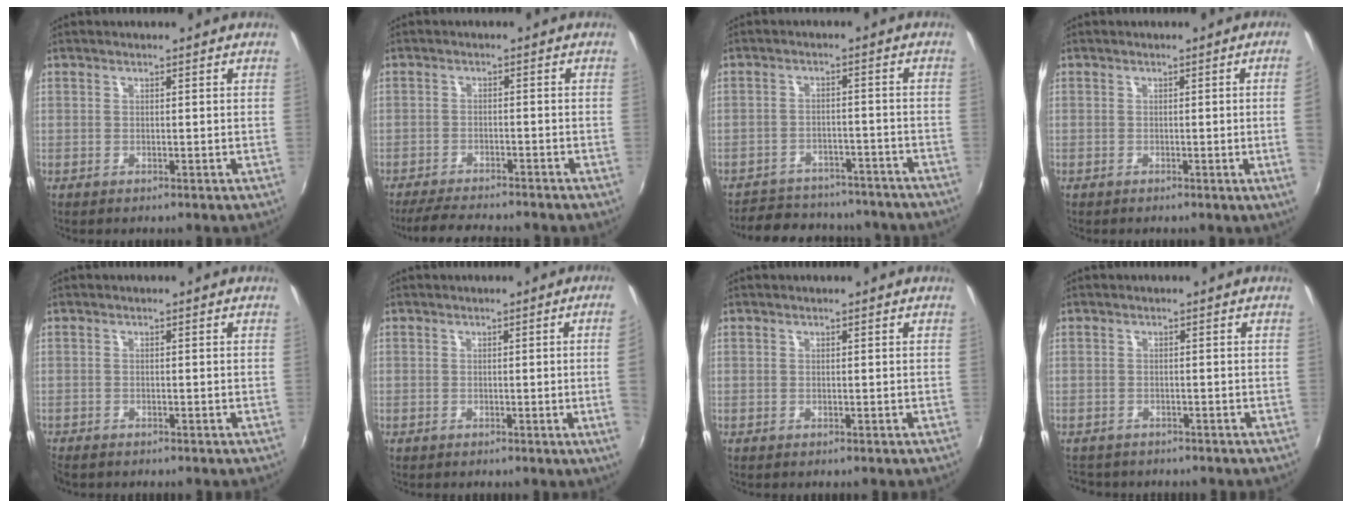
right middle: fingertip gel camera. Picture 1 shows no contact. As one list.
[{"total": 8.7, "force": [-7.8, 1.0, 3.5], "torque": [-0.089, -0.019, -0.125]}, {"total": 19.1, "force": [-16.5, 7.1, 6.6], "torque": [-0.142, 0.016, -0.205]}, {"total": 4.0, "force": [0.0, -2.1, 3.4], "torque": [-0.053, -0.011, 0.005]}, {"total": 1.7, "force": [-1.6, 0.6, 0.3], "torque": [-0.014, -0.008, -0.032]}, {"total": 4.4, "force": [0.1, -2.2, 3.8], "torque": [-0.059, -0.010, 0.005]}, {"total": 0.0}, {"total": 4.5, "force": [-3.9, 1.8, 1.1], "torque": [-0.032, -0.011, -0.061]}]